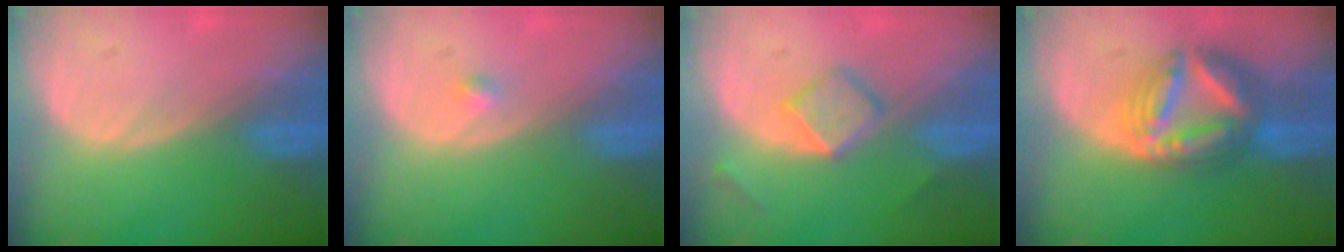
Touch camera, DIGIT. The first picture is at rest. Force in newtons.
{"total": 1.1, "press": 0.9, "slide": 0.5}
{"total": 4.4, "press": 4.1, "slide": 1.7}
{"total": 8.9, "press": 8.8, "slide": 0.9}